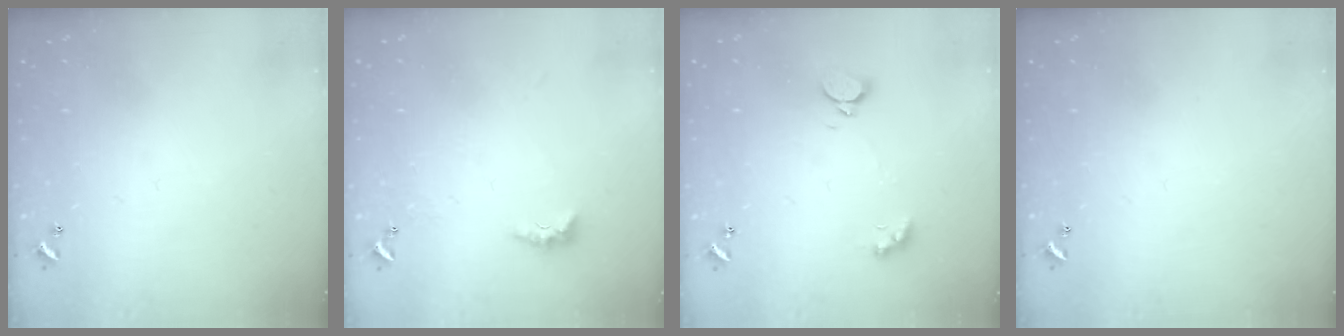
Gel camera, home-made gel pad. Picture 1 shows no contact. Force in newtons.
{"total": 2.9, "press": 2.8, "slide": 0.7}
{"total": 2.2, "press": 2.1, "slide": 0.5}
{"total": 0.0}